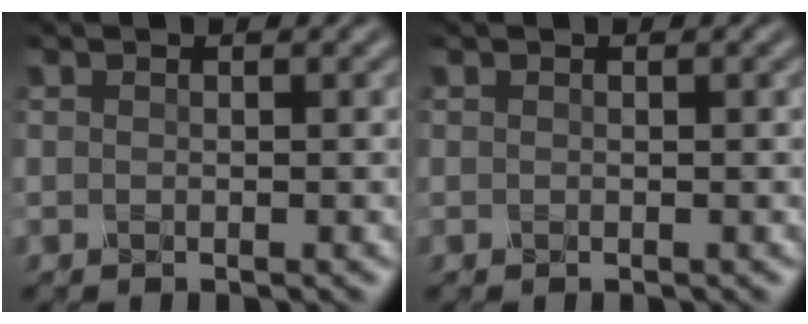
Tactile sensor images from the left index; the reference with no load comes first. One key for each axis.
{"total": 0.0}